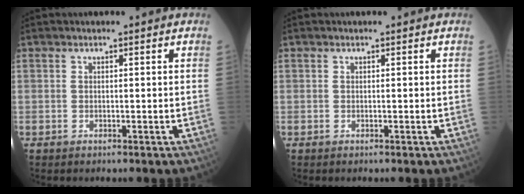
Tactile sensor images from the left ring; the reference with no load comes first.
{"total": 0.0}